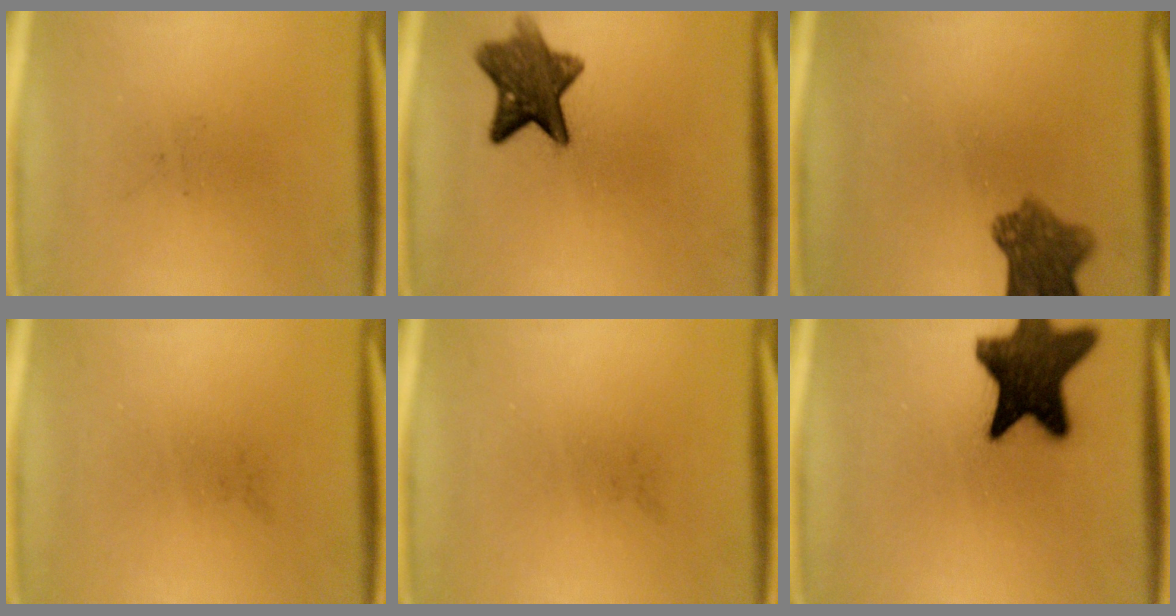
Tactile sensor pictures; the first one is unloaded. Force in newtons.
{"total": 8.8}
{"total": 7.3}
{"total": 0.0}
{"total": 0.0}
{"total": 17.7}